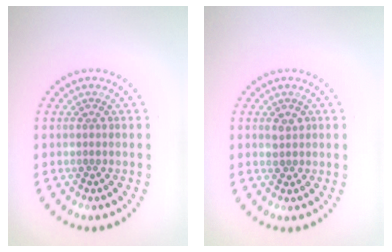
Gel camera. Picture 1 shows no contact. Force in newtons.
{"total": 1.3, "press": 1.3, "slide": 0.2}